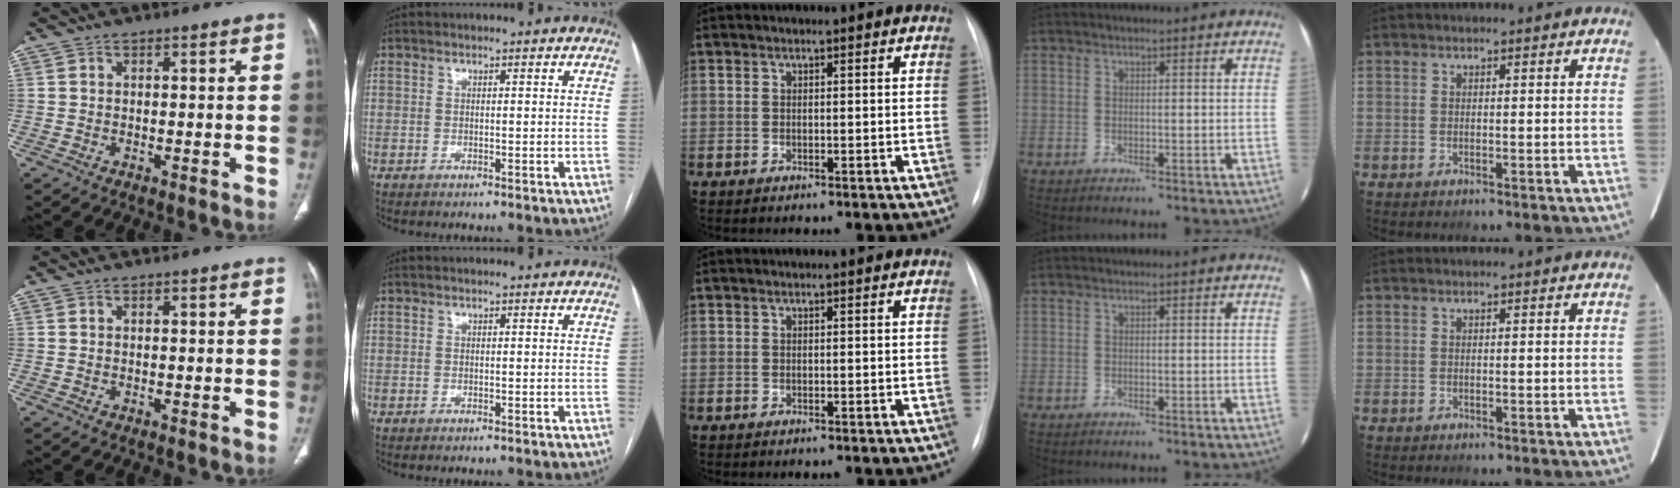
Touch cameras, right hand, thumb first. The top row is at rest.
{}